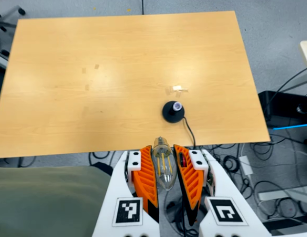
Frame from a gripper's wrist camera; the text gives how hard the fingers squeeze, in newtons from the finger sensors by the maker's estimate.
{"total": 19.6, "left": 21.1, "right": 18.1}